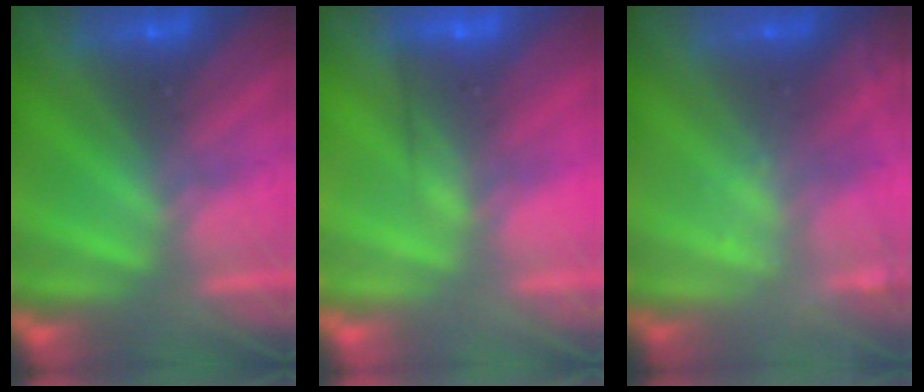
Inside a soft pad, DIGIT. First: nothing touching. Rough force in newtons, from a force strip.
{"total": 3.3}
{"total": 2.1}